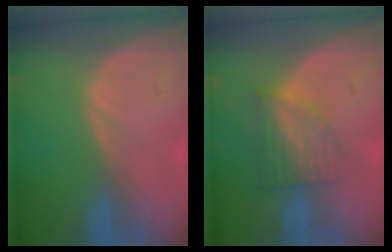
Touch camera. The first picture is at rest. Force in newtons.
{"total": 6.3, "press": 5.6, "slide": 2.8}